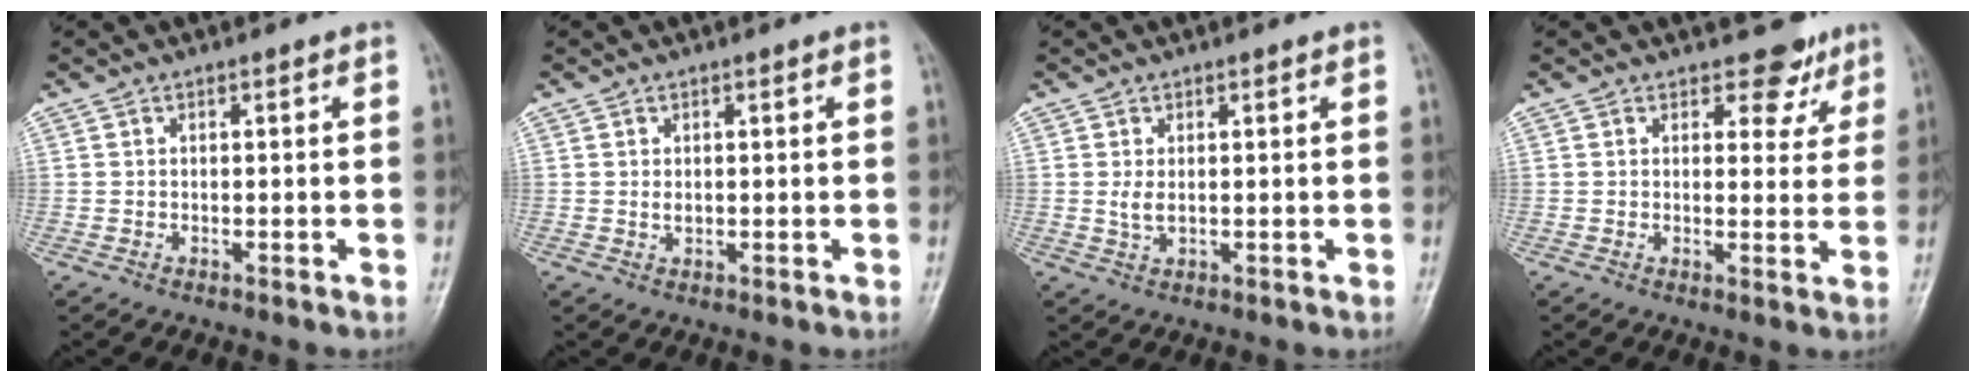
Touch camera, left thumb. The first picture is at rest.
{"total": 1.5, "force": [0.5, 0.9, 1.2], "torque": [-0.018, -0.003, 0.012]}
{"total": 2.5, "force": [0.6, 1.3, 2.1], "torque": [-0.039, -0.004, 0.016]}
{"total": 5.2, "force": [3.8, 3.1, 1.7], "torque": [0.011, -0.024, 0.045]}